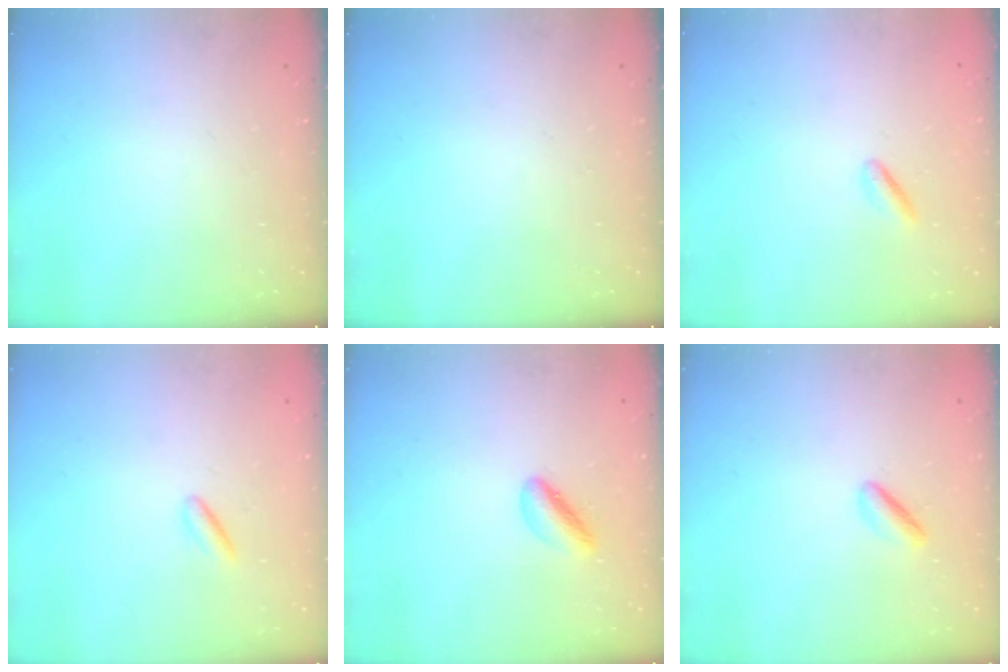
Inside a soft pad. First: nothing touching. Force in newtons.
{"total": 0.0}
{"total": 0.8, "press": 0.7, "slide": 0.4}
{"total": 1.7, "press": 1.6, "slide": 0.7}
{"total": 5.5, "press": 5.4, "slide": 1.1}
{"total": 2.4, "press": 2.4, "slide": 0.4}